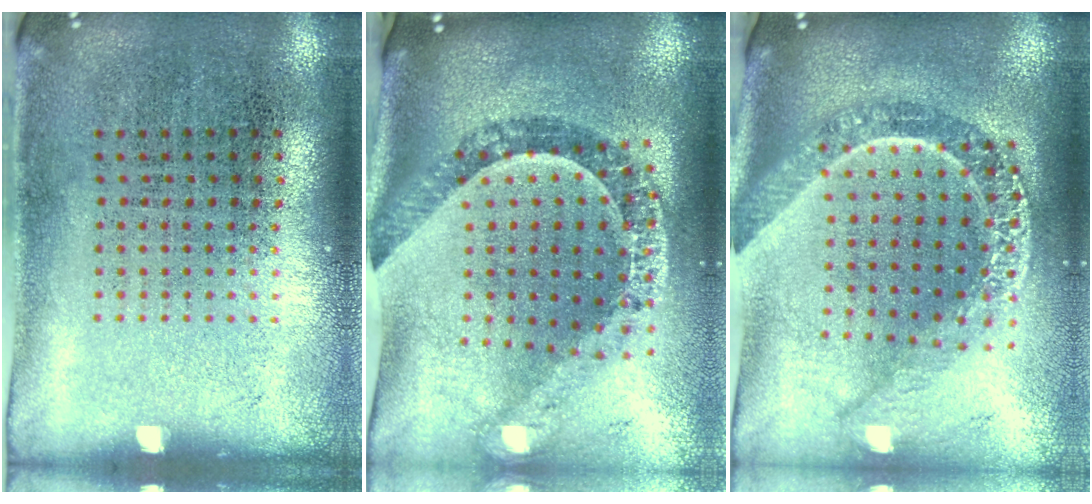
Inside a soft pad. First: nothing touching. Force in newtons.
{"total": 1.8, "press": 1.6, "slide": 0.8}
{"total": 2.7, "press": 2.2, "slide": 1.6}